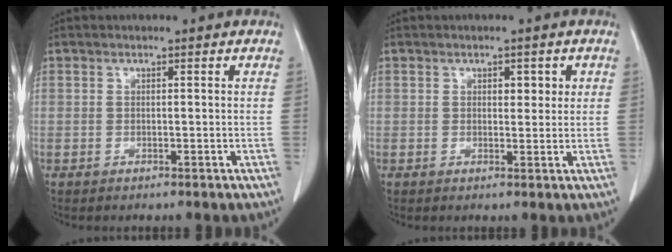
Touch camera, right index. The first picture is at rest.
{"total": 2.4, "force": [0.8, 1.3, 1.8], "torque": [-0.020, 0.001, 0.010]}